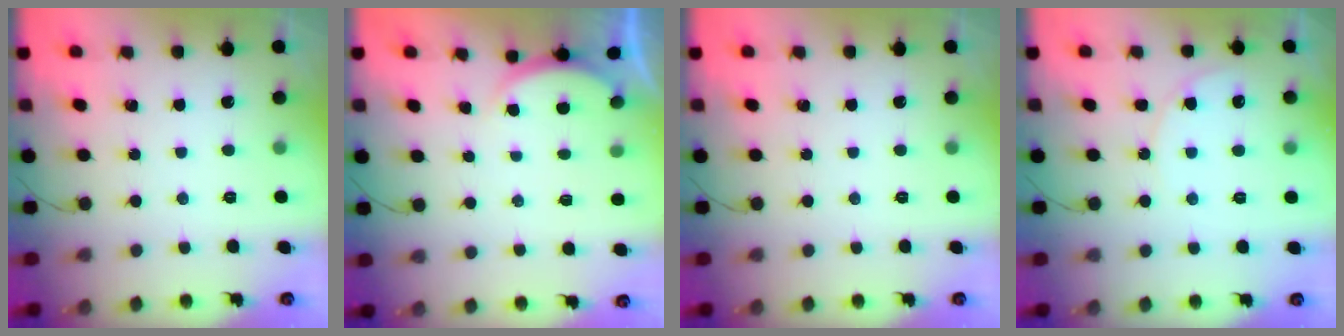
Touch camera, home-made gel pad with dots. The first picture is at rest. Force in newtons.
{"total": 2.4, "press": 2.4, "slide": 0.6}
{"total": 0.0}
{"total": 9.1, "press": 9.1, "slide": 0.3}